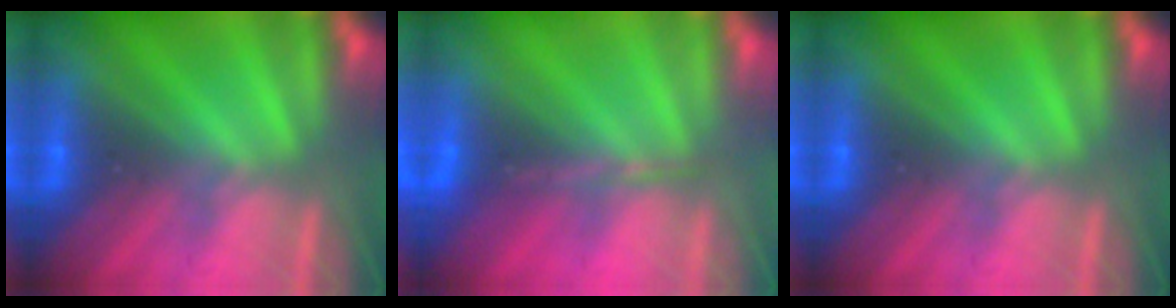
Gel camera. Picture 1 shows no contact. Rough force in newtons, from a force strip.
{"total": 1.7}
{"total": 0.0}